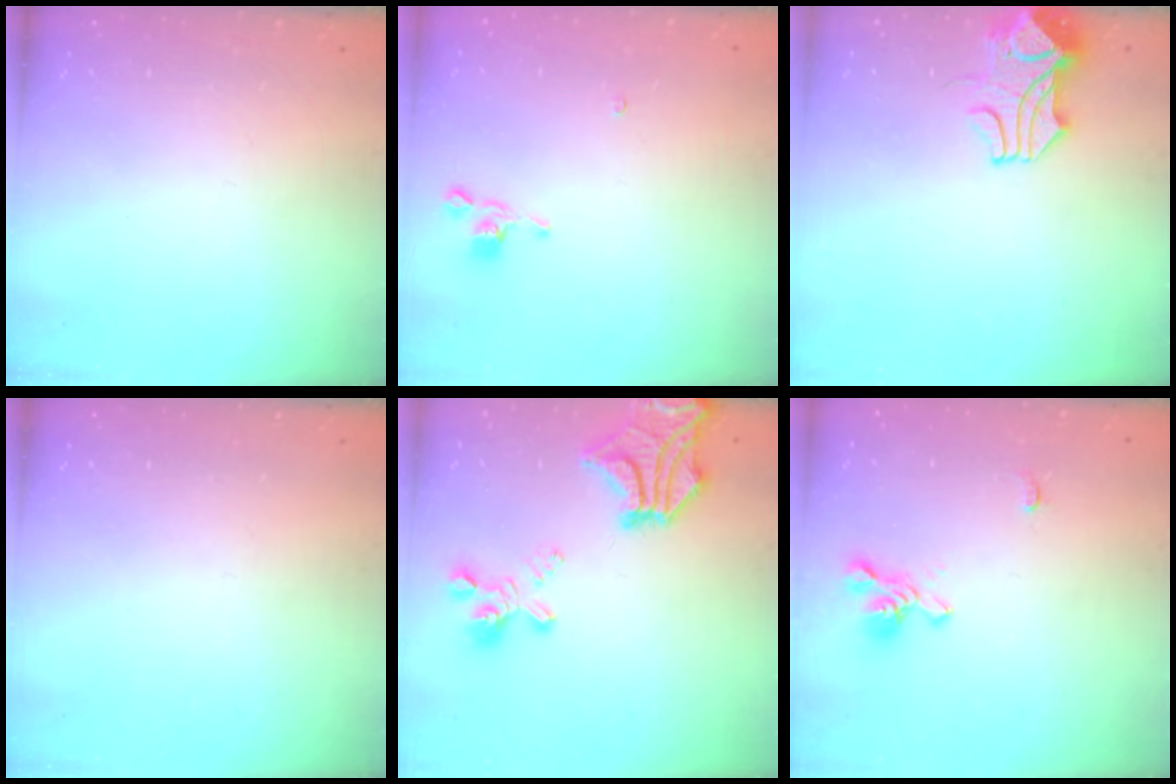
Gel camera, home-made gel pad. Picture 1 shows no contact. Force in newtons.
{"total": 1.1, "press": 1.1, "slide": 0.3}
{"total": 2.8, "press": 2.7, "slide": 0.6}
{"total": 0.0}
{"total": 12.5, "press": 12.1, "slide": 3.1}
{"total": 1.2, "press": 0.2, "slide": 1.2}